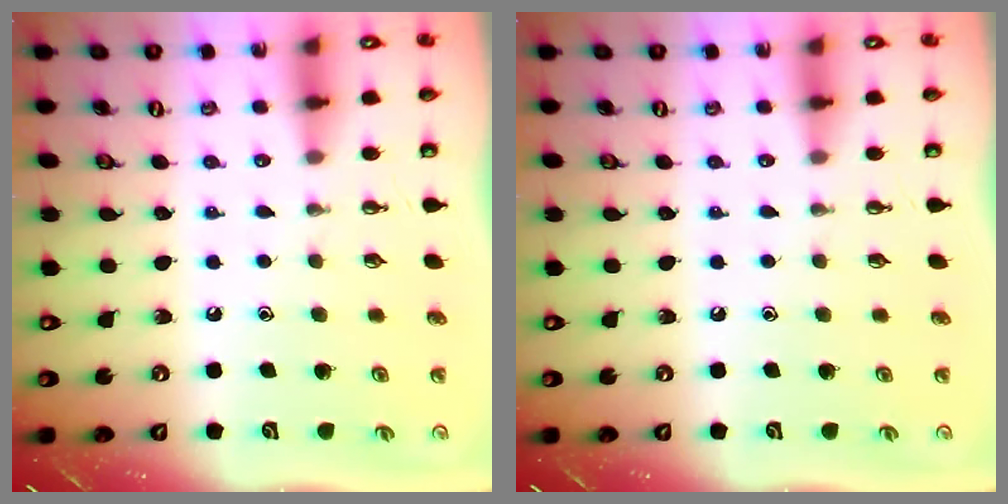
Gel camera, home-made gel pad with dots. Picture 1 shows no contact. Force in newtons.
{"total": 0.0}